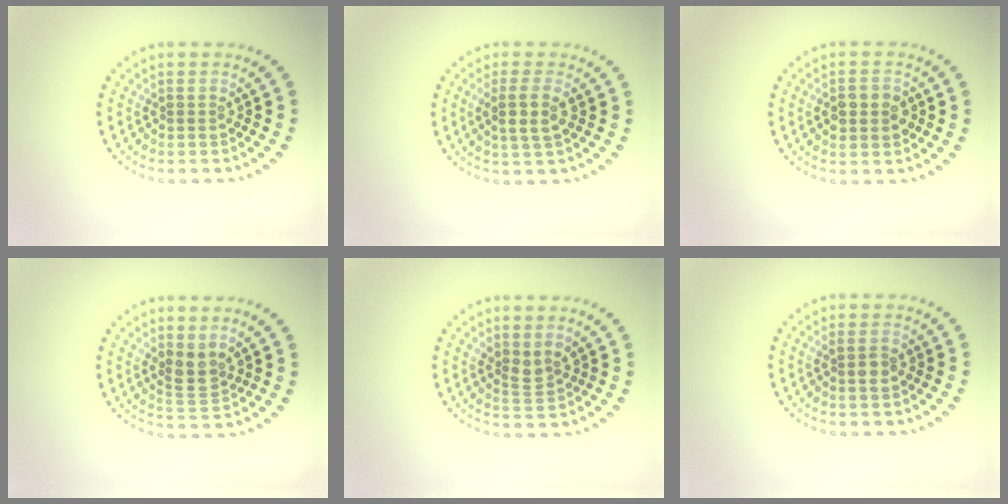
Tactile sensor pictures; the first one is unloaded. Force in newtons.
{"total": 2.5, "press": 2.2, "slide": 1.2}
{"total": 2.9, "press": 2.9, "slide": 0.1}
{"total": 2.1, "press": 1.7, "slide": 1.1}
{"total": 1.8, "press": 1.3, "slide": 1.2}
{"total": 1.3, "press": 1.2, "slide": 0.5}